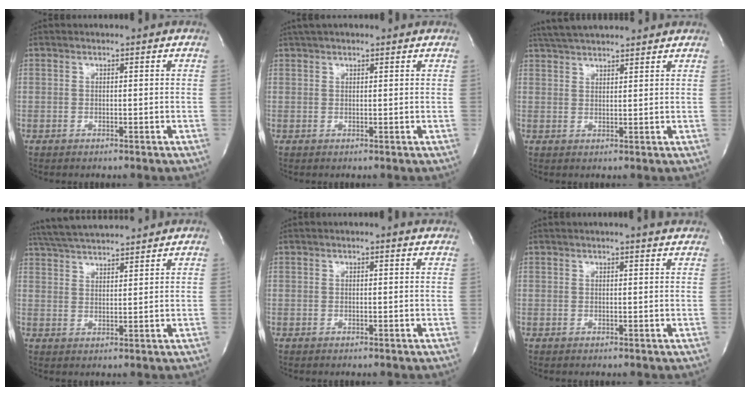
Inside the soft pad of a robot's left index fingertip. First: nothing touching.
{"total": 3.9, "force": [3.0, 0.9, 2.2], "torque": [-0.037, 0.031, 0.049]}
{"total": 9.7, "force": [8.8, 0.9, 3.9], "torque": [-0.073, 0.036, 0.135]}
{"total": 11.5, "force": [10.7, 0.5, 4.1], "torque": [-0.084, 0.025, 0.173]}
{"total": 2.0, "force": [1.8, 0.1, 0.9], "torque": [-0.015, 0.007, 0.014]}
{"total": 5.2, "force": [4.6, -0.1, 2.4], "torque": [-0.039, 0.009, 0.048]}